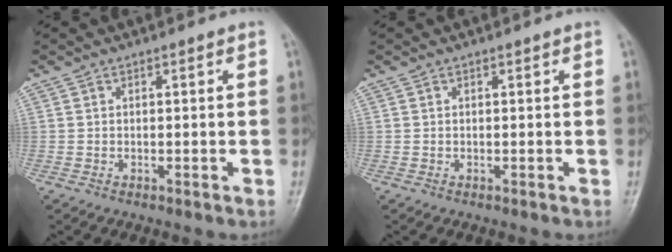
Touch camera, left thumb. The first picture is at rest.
{"total": 0.0}